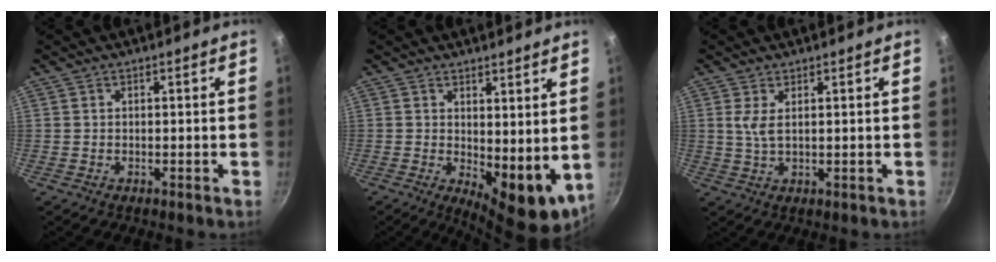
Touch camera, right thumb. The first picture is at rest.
{"total": 9.7, "force": [1.7, 4.6, 8.4], "torque": [-0.097, -0.025, 0.036]}
{"total": 3.2, "force": [1.1, 1.1, 2.8], "torque": [-0.061, -0.007, 0.024]}